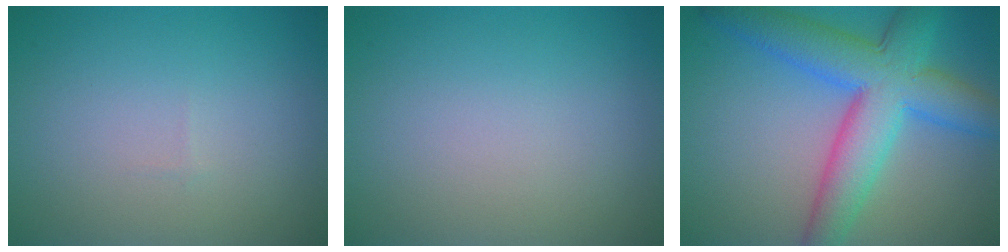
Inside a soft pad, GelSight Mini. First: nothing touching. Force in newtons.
{"total": 0.0}
{"total": 9.0, "press": 9.0, "slide": 0.3}